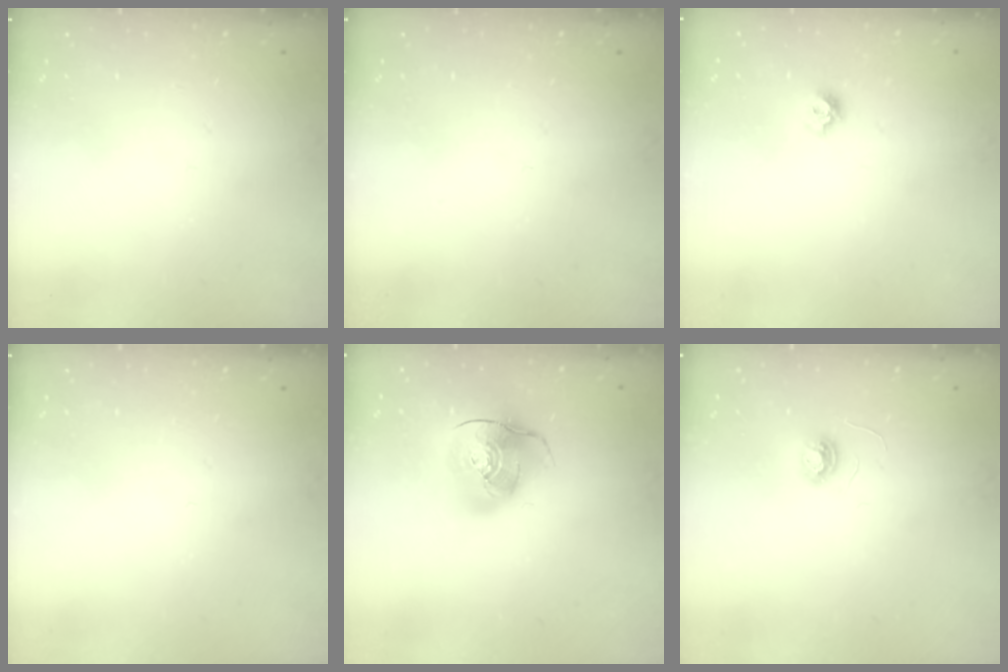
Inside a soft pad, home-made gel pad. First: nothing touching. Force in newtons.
{"total": 0.0}
{"total": 5.7, "press": 5.7, "slide": 0.5}
{"total": 0.0}
{"total": 14.0, "press": 13.8, "slide": 2.3}
{"total": 4.0, "press": 4.0, "slide": 0.3}